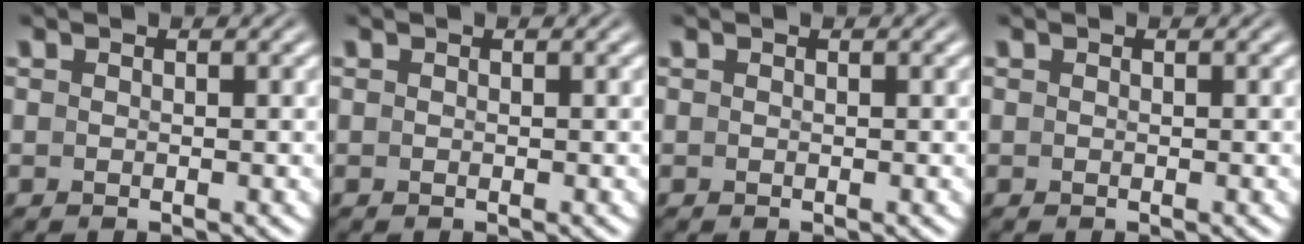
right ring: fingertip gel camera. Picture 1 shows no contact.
{"total": 0.0}
{"total": 0.0}
{"total": 0.0}